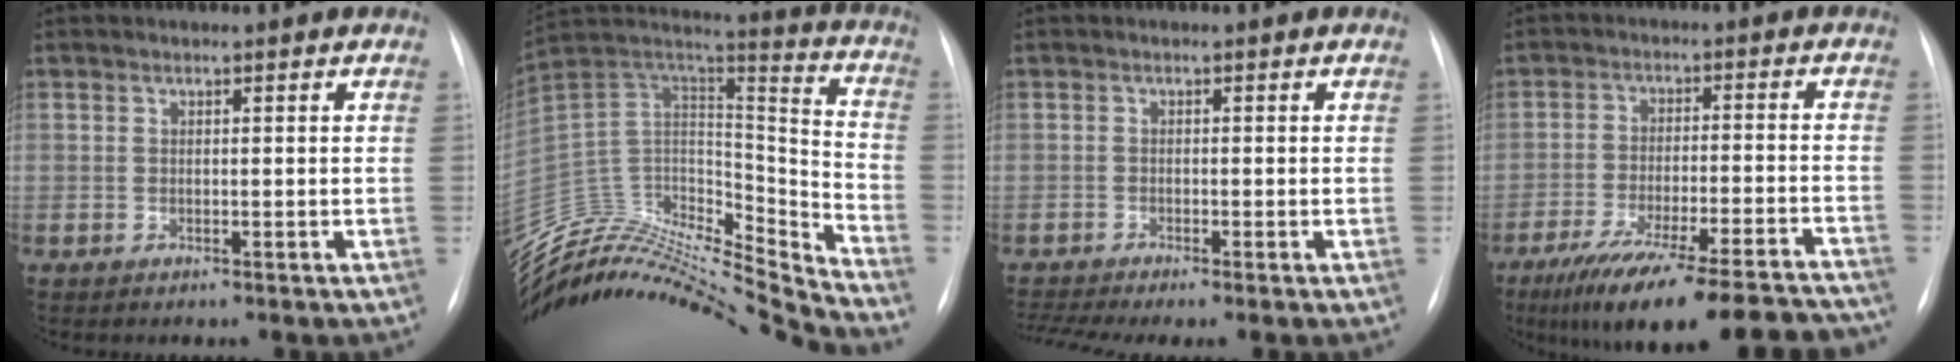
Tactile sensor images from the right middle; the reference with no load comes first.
{"total": 26.9, "force": [-26.2, 2.5, 5.3], "torque": [-0.107, 0.048, -0.423]}
{"total": 4.7, "force": [-3.7, -0.3, 2.9], "torque": [-0.056, -0.005, -0.064]}
{"total": 23.8, "force": [-20.5, 2.8, 11.7], "torque": [-0.134, -0.019, -0.289]}